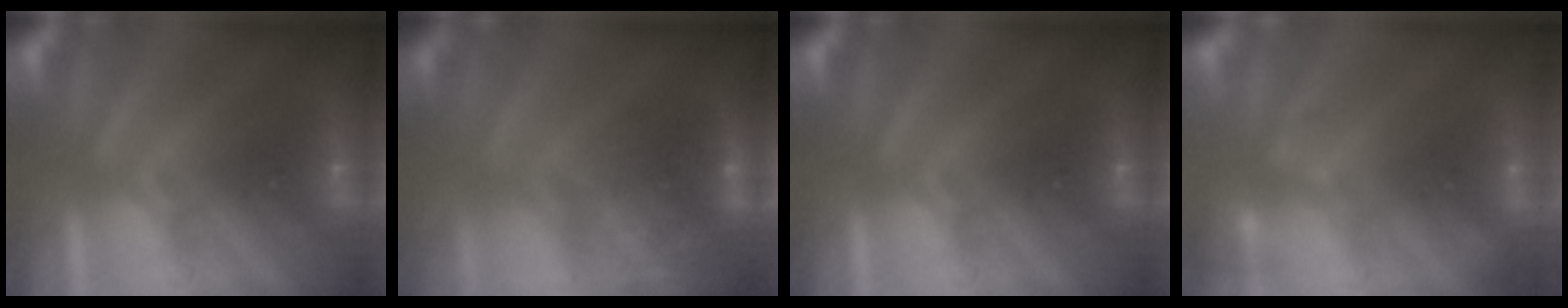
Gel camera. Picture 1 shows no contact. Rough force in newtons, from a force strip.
{"total": 11.3}
{"total": 0.0}
{"total": 2.4}